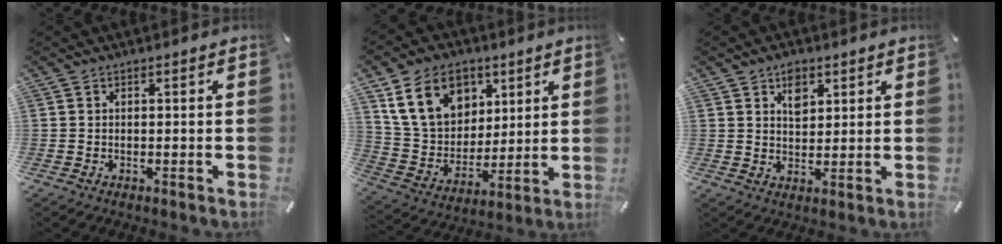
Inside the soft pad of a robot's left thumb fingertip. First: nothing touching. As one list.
[{"total": 16.0, "force": [7.0, 12.2, 7.7], "torque": [-0.157, -0.016, 0.137]}, {"total": 4.6, "force": [2.5, 3.2, 2.2], "torque": [-0.019, -0.008, 0.039]}]